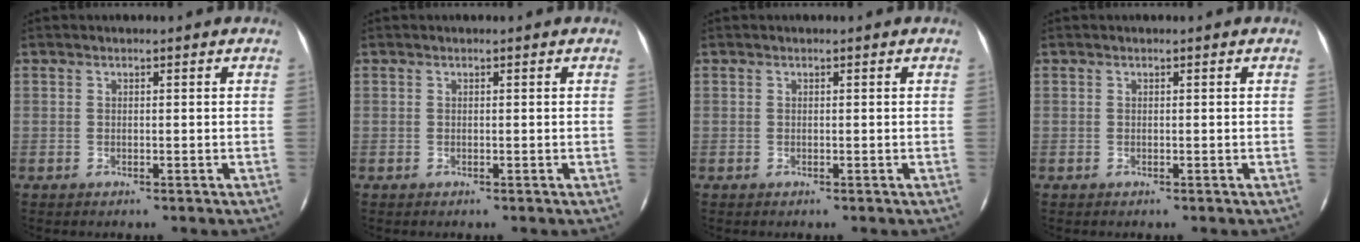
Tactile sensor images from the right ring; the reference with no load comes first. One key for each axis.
{"total": 0.0}
{"total": 0.0}
{"total": 0.0}